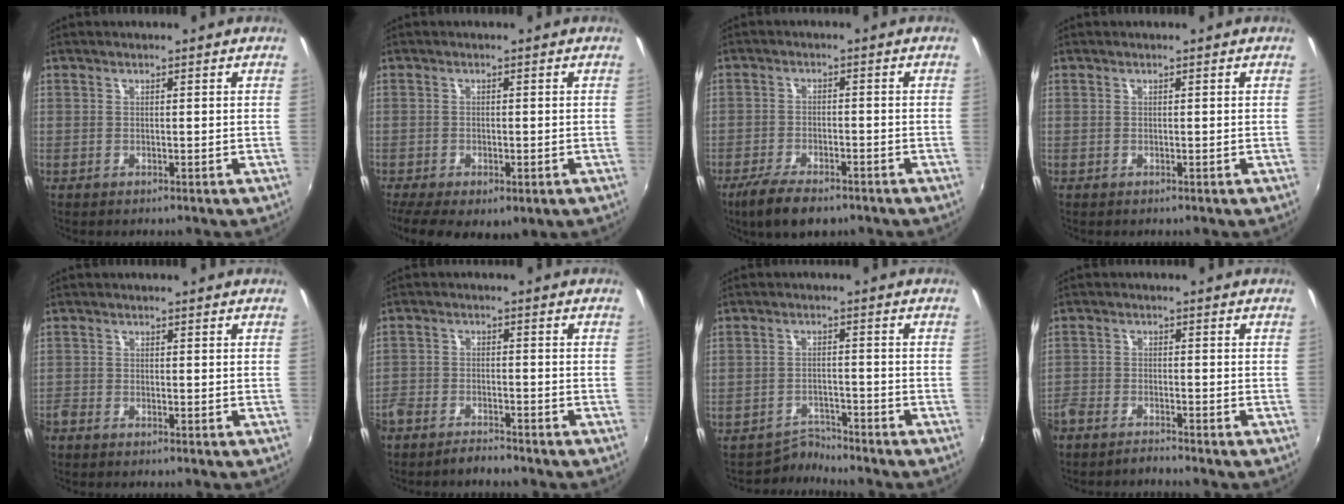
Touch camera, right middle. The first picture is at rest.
{"total": 10.1, "force": [-5.8, 4.5, 7.0], "torque": [-0.149, -0.047, -0.086]}
{"total": 8.1, "force": [-6.0, 2.7, 4.7], "torque": [-0.117, -0.020, -0.105]}
{"total": 0.0}
{"total": 2.2, "force": [-2.0, 0.6, 0.7], "torque": [-0.020, -0.009, -0.042]}
{"total": 6.9, "force": [-6.1, 2.2, 2.4], "torque": [-0.072, -0.011, -0.107]}
{"total": 1.0, "force": [-0.9, 0.4, 0.1], "torque": [-0.007, -0.002, -0.013]}
{"total": 5.3, "force": [-4.9, 0.9, 1.5], "torque": [-0.052, -0.015, -0.095]}